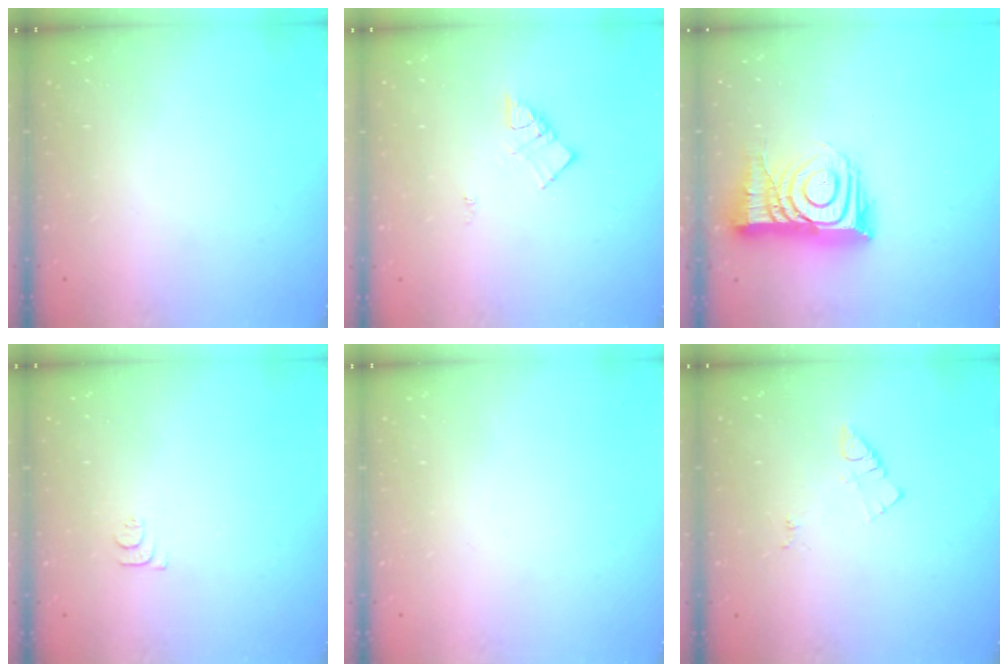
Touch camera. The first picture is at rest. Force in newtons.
{"total": 6.9, "press": 6.9, "slide": 0.3}
{"total": 14.4, "press": 14.4, "slide": 1.1}
{"total": 3.7, "press": 3.6, "slide": 0.5}
{"total": 0.0}
{"total": 7.2, "press": 7.2, "slide": 0.6}